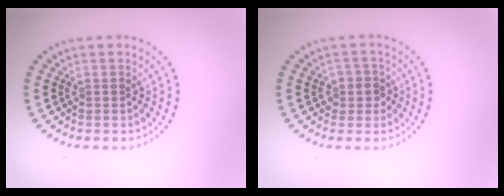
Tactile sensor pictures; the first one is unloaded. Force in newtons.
{"total": 1.8, "press": 1.7, "slide": 0.8}